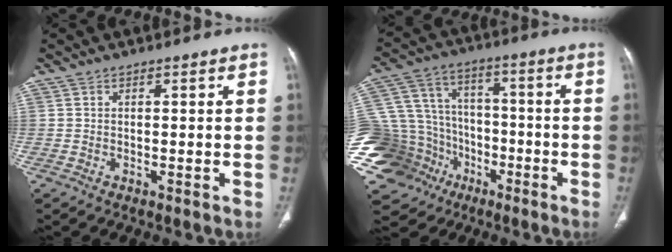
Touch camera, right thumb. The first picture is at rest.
{"total": 28.1, "force": [-11.4, 22.3, 12.9], "torque": [-0.315, 0.079, -0.184]}